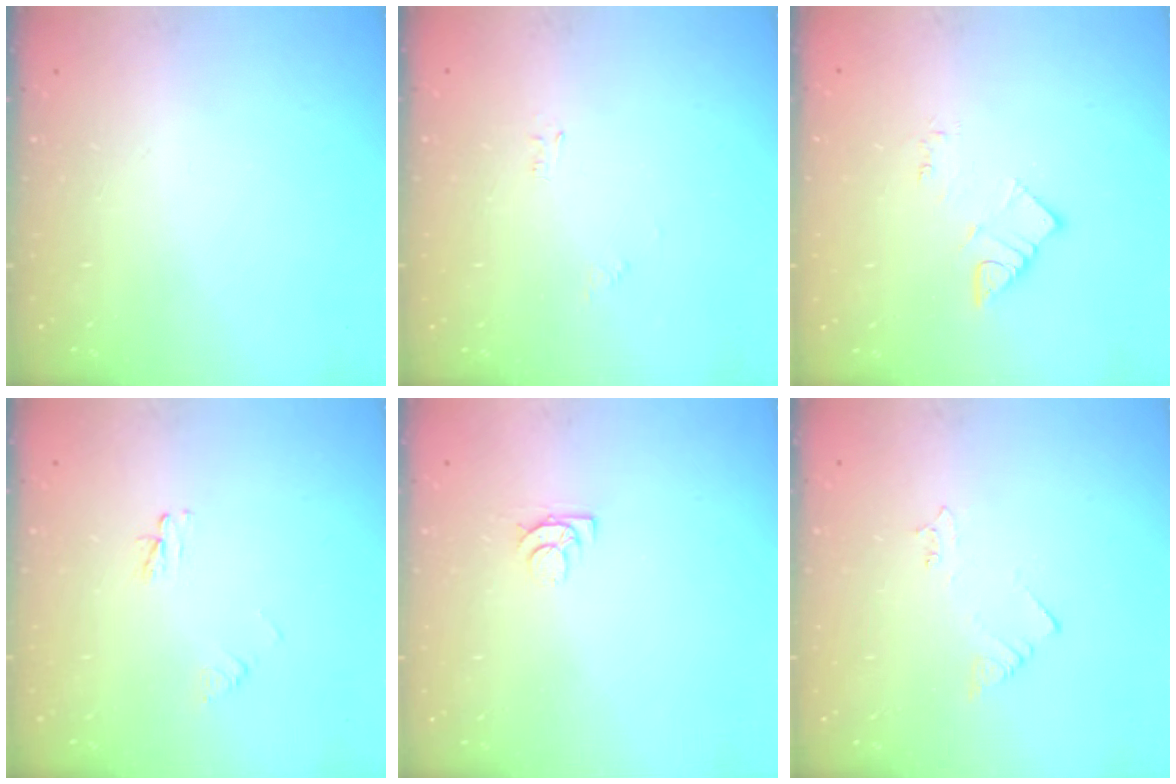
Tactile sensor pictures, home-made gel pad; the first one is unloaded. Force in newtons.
{"total": 2.5, "press": 2.5, "slide": 0.3}
{"total": 3.9, "press": 3.9, "slide": 0.2}
{"total": 2.9, "press": 2.9, "slide": 0.3}
{"total": 5.5, "press": 5.5, "slide": 0.6}
{"total": 1.9, "press": 1.9, "slide": 0.3}